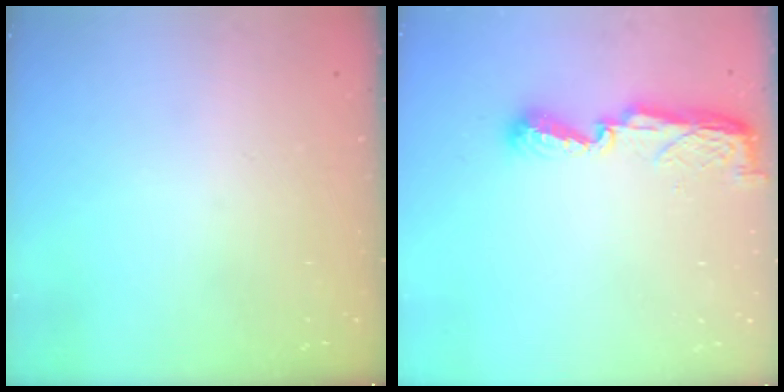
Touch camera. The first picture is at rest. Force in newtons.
{"total": 8.5, "press": 8.5, "slide": 0.1}